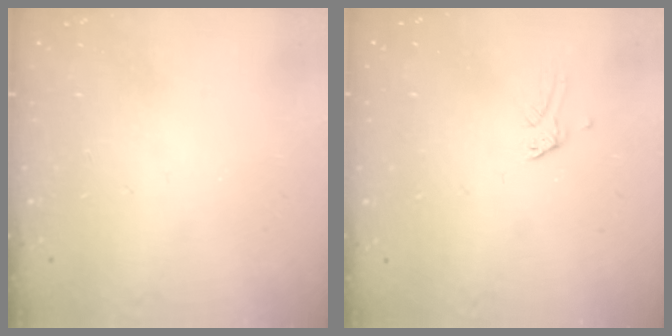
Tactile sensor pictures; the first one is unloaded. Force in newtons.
{"total": 0.0}